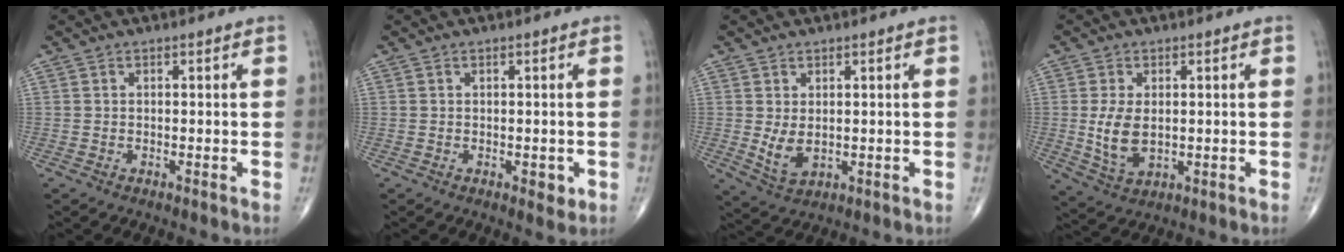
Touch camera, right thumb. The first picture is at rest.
{"total": 2.0, "force": [-0.4, 1.1, 1.7], "torque": [-0.011, -0.002, -0.004]}
{"total": 4.3, "force": [0.3, 2.6, 3.5], "torque": [-0.060, -0.010, 0.017]}
{"total": 7.0, "force": [0.2, 4.1, 5.7], "torque": [-0.108, -0.012, 0.013]}